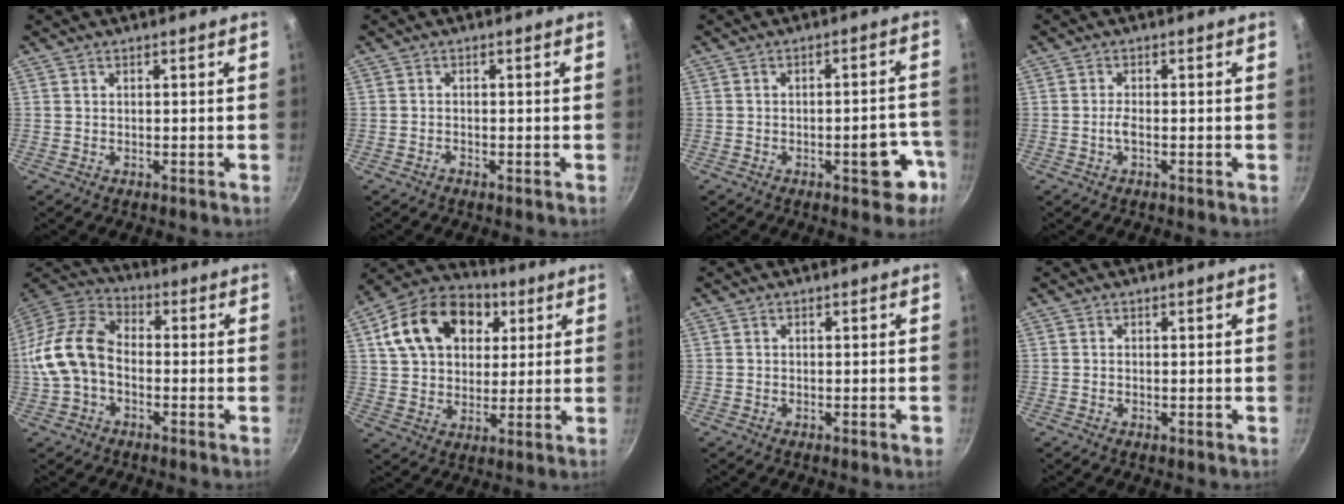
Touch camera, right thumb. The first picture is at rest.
{"total": 0.6, "force": [-0.5, 0.1, 0.2], "torque": [-0.008, 0.005, -0.014]}
{"total": 7.7, "force": [-3.6, 3.4, 5.9], "torque": [-0.041, 0.035, -0.040]}
{"total": 1.6, "force": [-0.5, 0.4, 1.4], "torque": [-0.035, 0.006, -0.014]}
{"total": 14.3, "force": [-1.9, 9.7, 10.2], "torque": [-0.183, 0.042, -0.053]}
{"total": 19.2, "force": [6.7, 13.6, 11.7], "torque": [-0.179, 0.013, 0.104]}
{"total": 0.9, "force": [-0.5, 0.1, 0.8], "torque": [-0.017, 0.006, -0.010]}
{"total": 0.0}